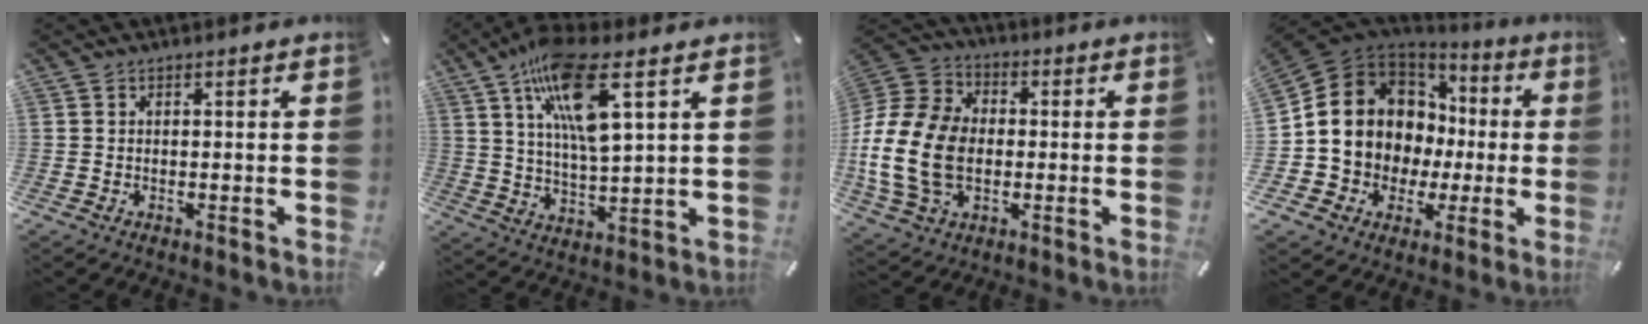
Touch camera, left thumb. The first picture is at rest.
{"total": 15.0, "force": [8.0, 3.9, 12.0], "torque": [-0.242, -0.023, 0.132]}
{"total": 18.4, "force": [-2.8, 13.7, 11.9], "torque": [-0.266, 0.022, -0.052]}
{"total": 12.9, "force": [1.8, 12.0, 4.5], "torque": [-0.093, -0.034, 0.046]}